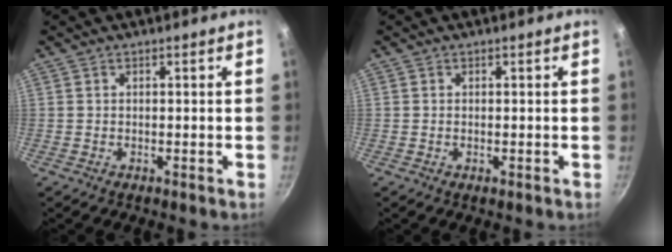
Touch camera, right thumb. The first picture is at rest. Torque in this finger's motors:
{"motor_torque": [-0.54, -0.28, -0.42, 0.20, -0.03]}